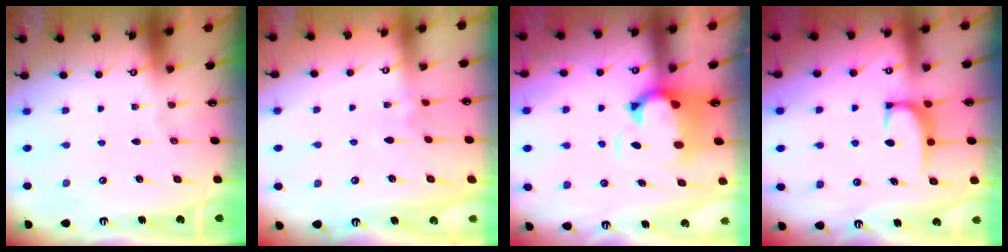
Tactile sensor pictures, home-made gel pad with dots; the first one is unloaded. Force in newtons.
{"total": 2.4, "press": 2.4, "slide": 0.3}
{"total": 3.0, "press": 2.7, "slide": 1.3}
{"total": 2.8, "press": 2.8, "slide": 0.4}